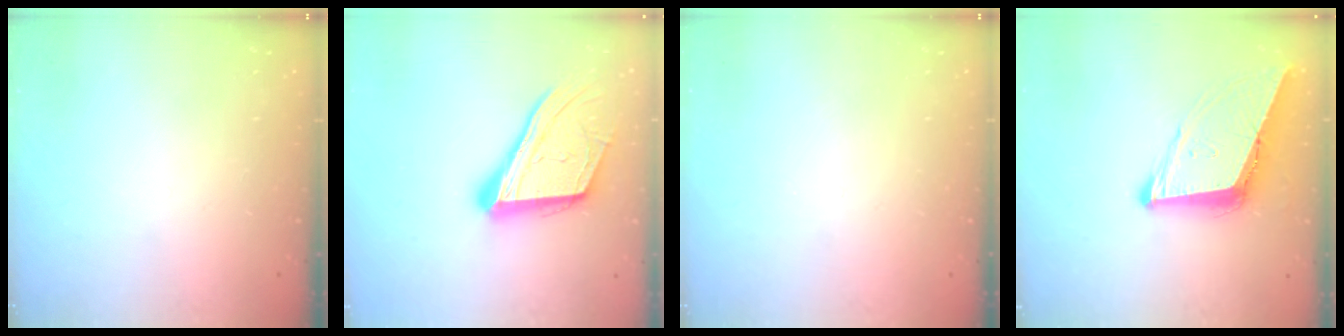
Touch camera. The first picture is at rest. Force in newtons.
{"total": 19.1, "press": 18.9, "slide": 2.6}
{"total": 0.0}
{"total": 10.9, "press": 10.3, "slide": 3.6}